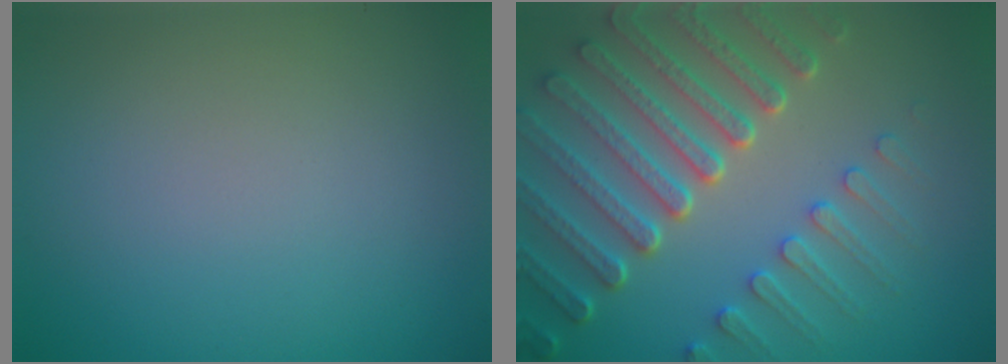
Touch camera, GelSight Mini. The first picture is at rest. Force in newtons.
{"total": 8.1, "press": 6.1, "slide": 5.3}